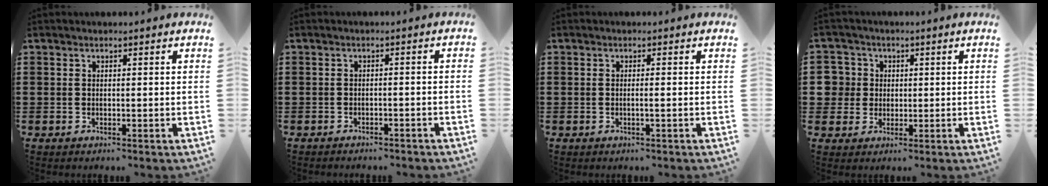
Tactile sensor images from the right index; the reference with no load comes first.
{"total": 1.4, "force": [-1.4, 0.2, 0.2], "torque": [-0.008, 0.001, -0.029]}
{"total": 1.0, "force": [-0.3, -0.1, 1.0], "torque": [-0.017, -0.005, -0.005]}
{"total": 4.6, "force": [0.5, 4.6, 0.5], "torque": [-0.041, 0.013, 0.007]}